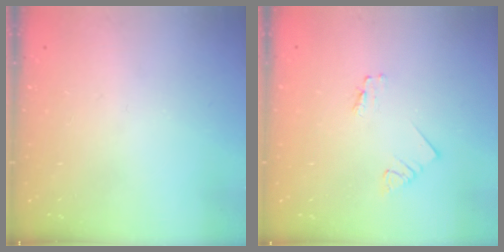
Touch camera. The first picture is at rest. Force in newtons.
{"total": 1.2, "press": 1.2, "slide": 0.1}